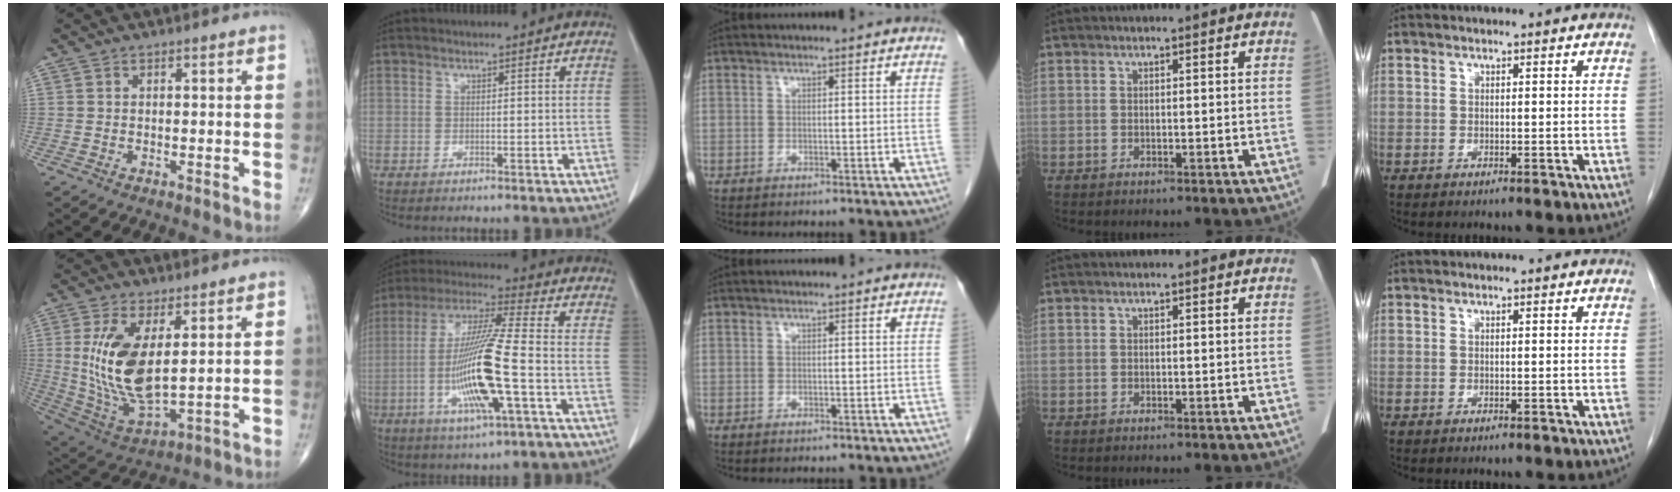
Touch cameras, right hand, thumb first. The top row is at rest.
{"thumb": {"total": 15.2, "force": [2.8, 6.6, 13.4], "torque": [-0.271, -0.024, 0.073]}, "index": {"total": 15.6, "force": [-3.9, 0.5, 15.1], "torque": [-0.308, -0.012, -0.077]}}